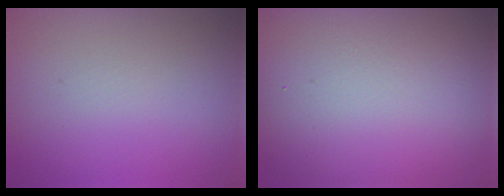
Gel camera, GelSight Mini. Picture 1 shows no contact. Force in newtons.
{"total": 16.8, "press": 16.8, "slide": 0.7}